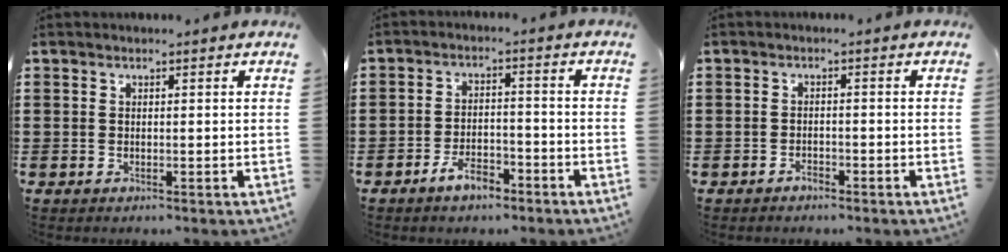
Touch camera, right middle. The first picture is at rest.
{"total": 4.8, "force": [-3.6, 1.8, 2.5], "torque": [-0.047, 0.010, -0.070]}
{"total": 1.4, "force": [-1.2, 0.4, 0.5], "torque": [-0.014, -0.003, -0.024]}